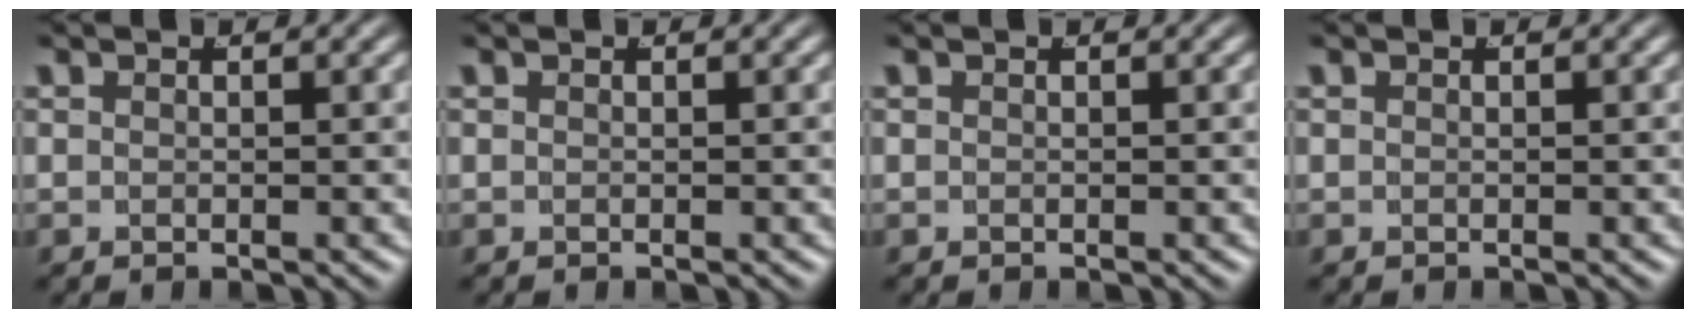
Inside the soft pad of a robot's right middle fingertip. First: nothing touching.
{"total": 0.0}
{"total": 0.0}
{"total": 0.0}